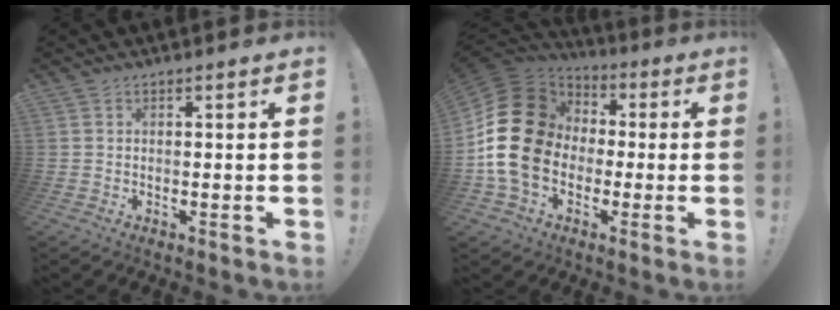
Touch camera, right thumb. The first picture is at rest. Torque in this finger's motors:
{"motor_torque": [2.47, 2.54, 1.50, -1.27, 0.35]}